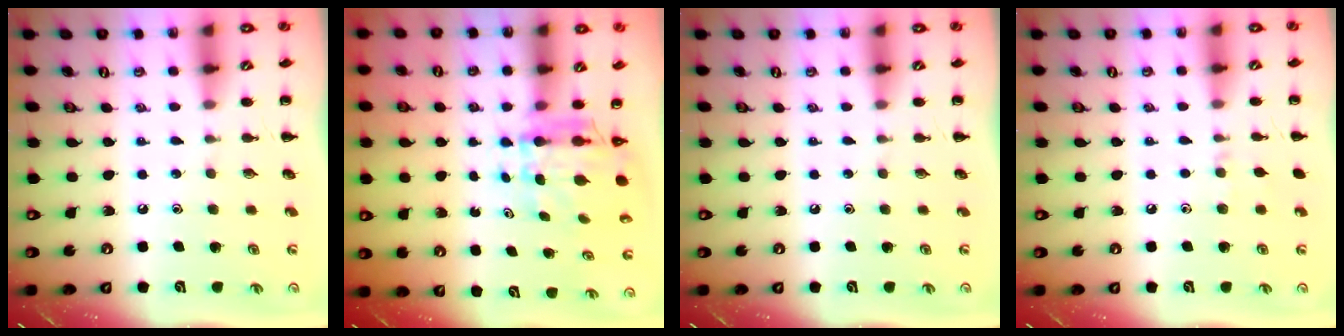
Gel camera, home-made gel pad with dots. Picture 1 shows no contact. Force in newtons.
{"total": 5.6, "press": 5.5, "slide": 0.7}
{"total": 0.0}
{"total": 3.9, "press": 3.6, "slide": 1.5}